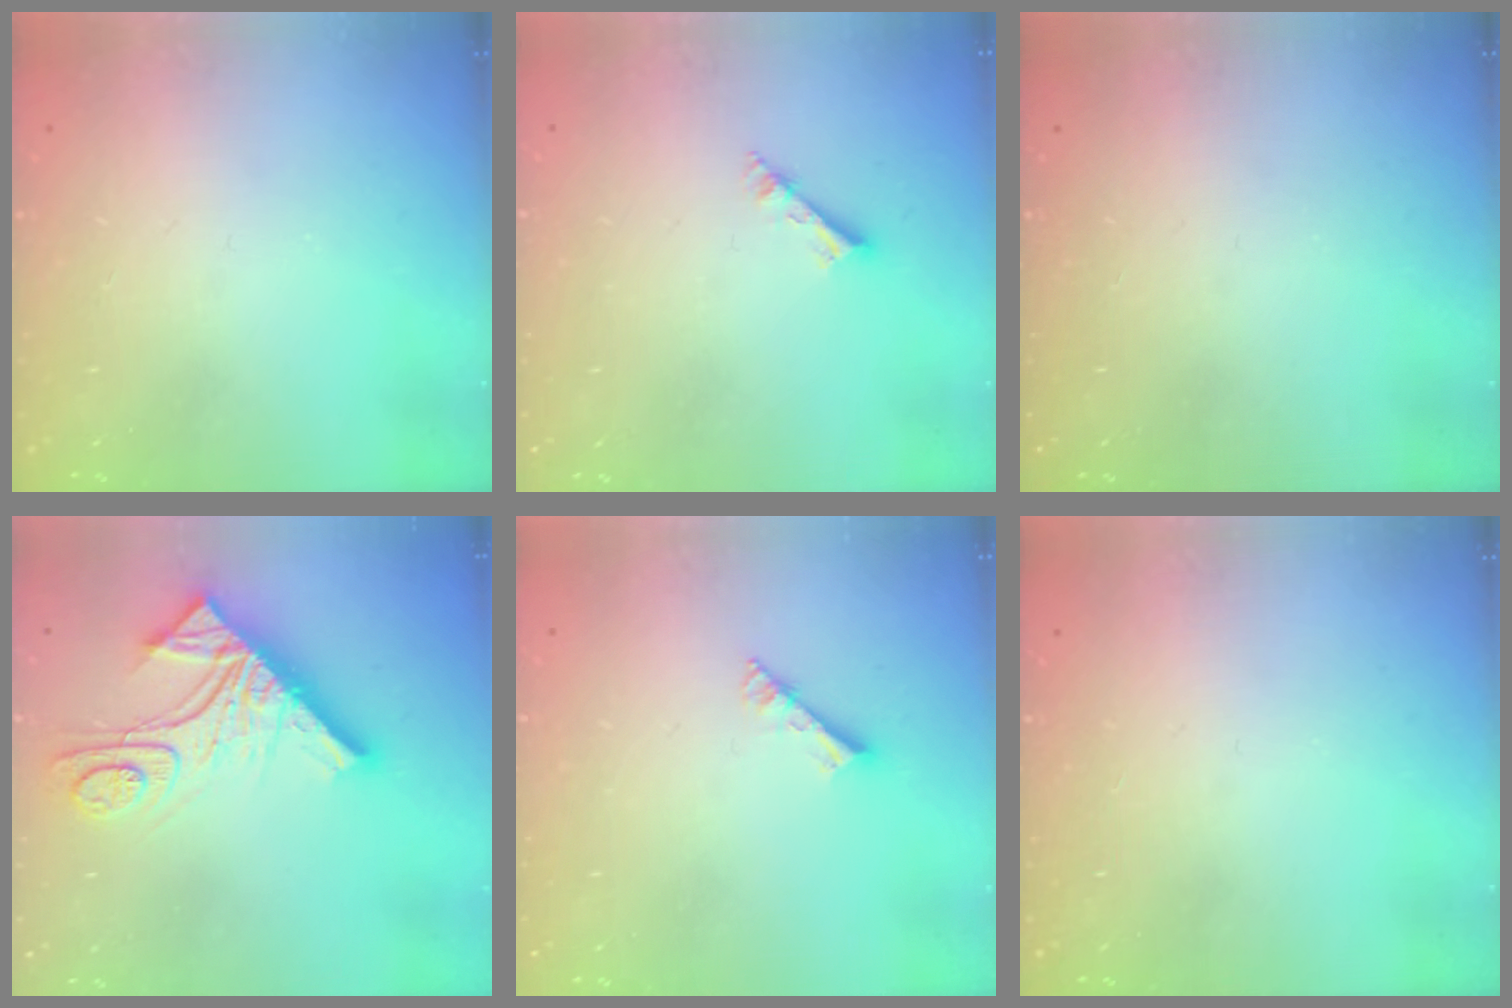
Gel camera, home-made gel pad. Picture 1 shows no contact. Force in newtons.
{"total": 2.6, "press": 2.5, "slide": 0.2}
{"total": 0.0}
{"total": 16.3, "press": 16.3, "slide": 1.5}
{"total": 3.0, "press": 3.0, "slide": 0.4}
{"total": 0.0}